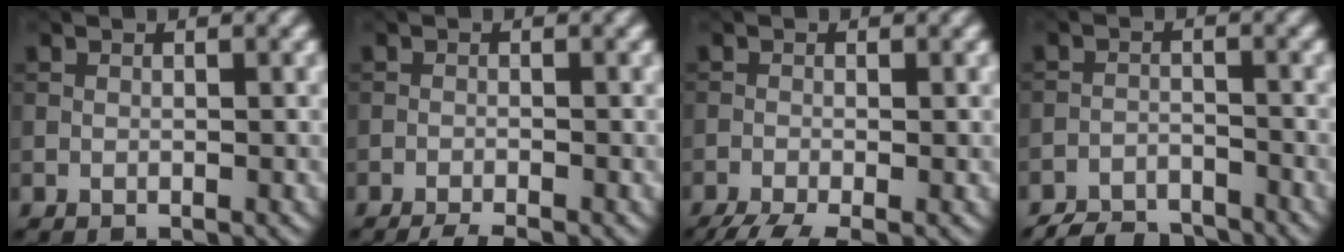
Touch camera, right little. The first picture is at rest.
{"total": 2.1, "force": [-1.8, 0.2, 1.0], "torque": [-0.019, -0.001, -0.036]}
{"total": 4.0, "force": [-3.0, 0.8, 2.6], "torque": [-0.045, -0.012, -0.060]}
{"total": 4.3, "force": [-4.1, 1.1, 0.8], "torque": [-0.010, -0.004, -0.078]}